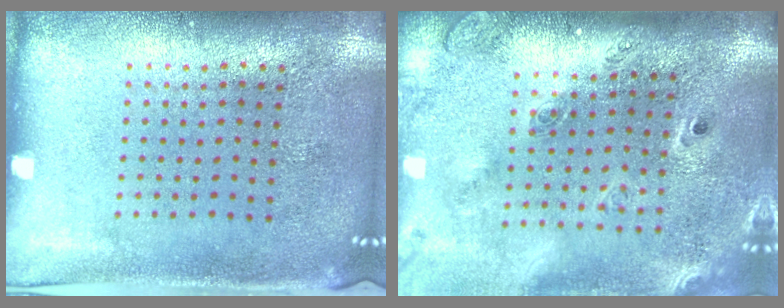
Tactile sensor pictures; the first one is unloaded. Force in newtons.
{"total": 2.5, "press": 1.8, "slide": 1.7}